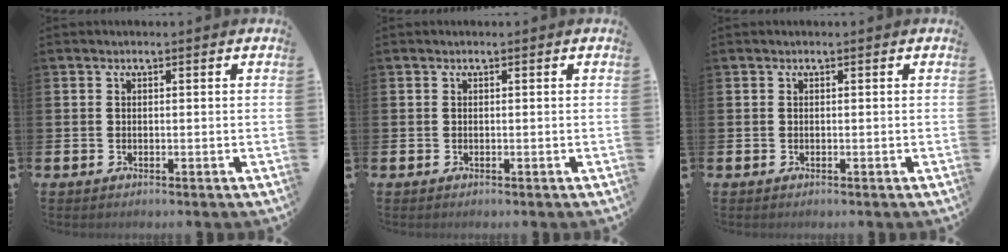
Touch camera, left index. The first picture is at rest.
{"total": 0.0}
{"total": 0.0}